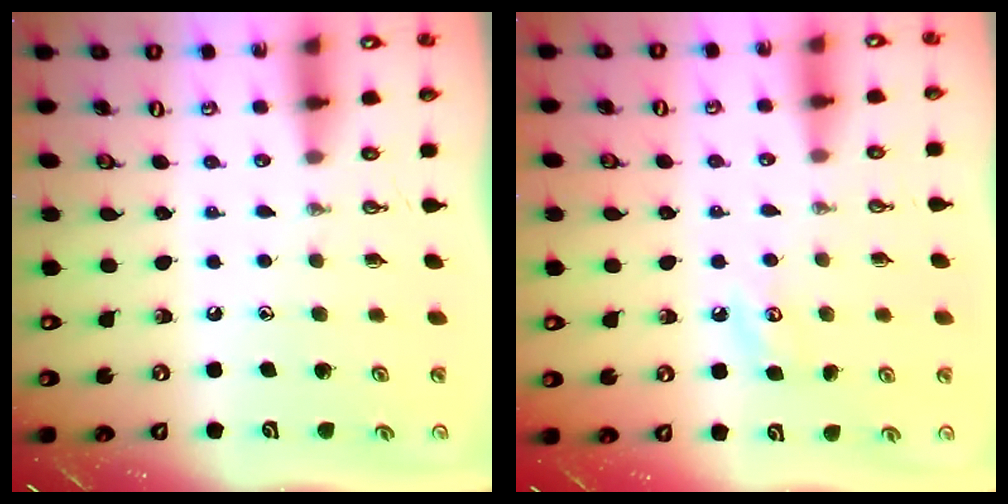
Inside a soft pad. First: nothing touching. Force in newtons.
{"total": 5.1, "press": 5.1, "slide": 0.8}